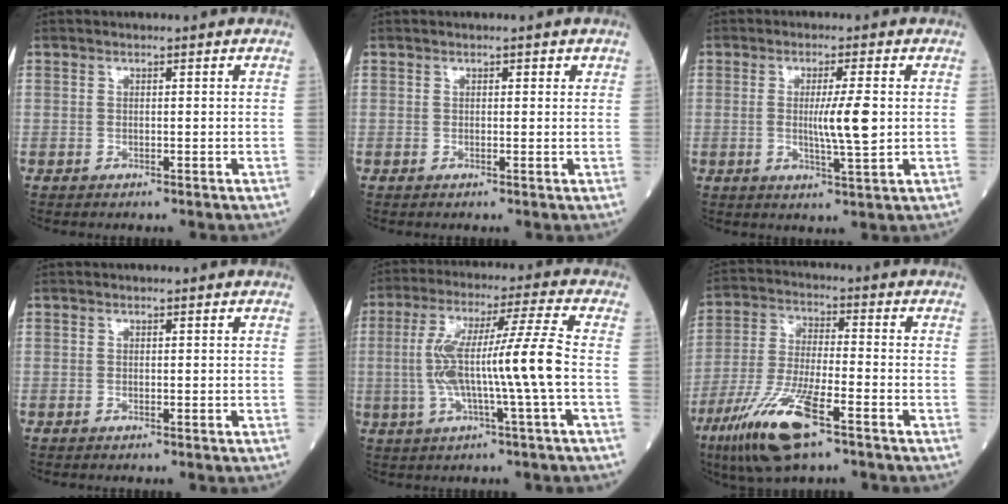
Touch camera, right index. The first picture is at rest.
{"total": 0.9, "force": [0.5, 0.5, 0.5], "torque": [-0.002, 0.002, 0.003]}
{"total": 6.1, "force": [0.2, 0.1, 6.1], "torque": [-0.104, -0.009, 0.003]}
{"total": 0.0}
{"total": 12.1, "force": [-1.2, -0.8, 12.1], "torque": [-0.232, 0.018, -0.023]}
{"total": 13.3, "force": [-7.6, 2.2, 10.6], "torque": [-0.223, -0.028, -0.140]}